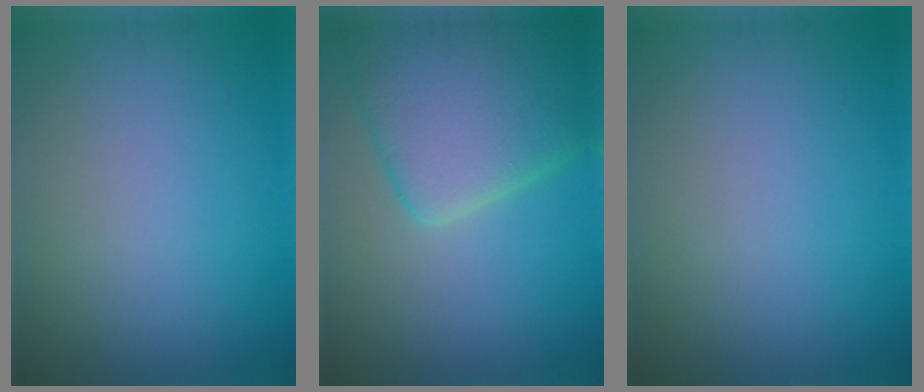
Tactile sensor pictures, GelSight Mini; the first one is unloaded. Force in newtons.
{"total": 9.3, "press": 9.2, "slide": 0.6}
{"total": 0.0}